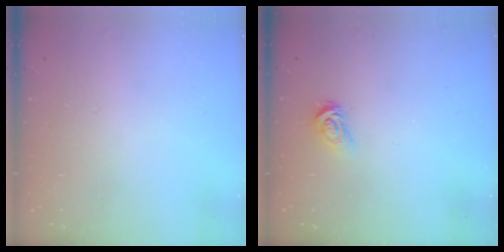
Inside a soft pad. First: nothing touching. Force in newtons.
{"total": 4.1, "press": 4.1, "slide": 0.5}